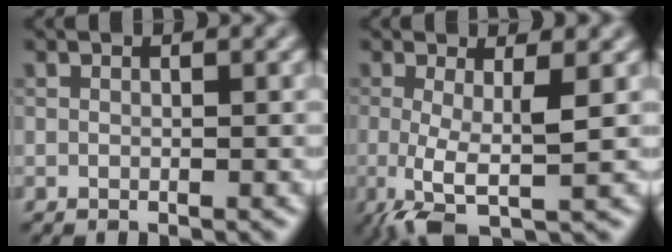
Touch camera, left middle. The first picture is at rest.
{"total": 4.0, "force": [-0.5, 0.7, 3.9], "torque": [-0.080, -0.009, -0.013]}